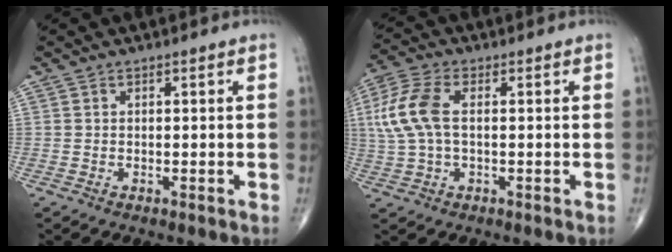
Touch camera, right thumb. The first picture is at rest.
{"total": 9.9, "force": [1.1, 5.2, 8.4], "torque": [-0.207, 0.020, 0.021]}